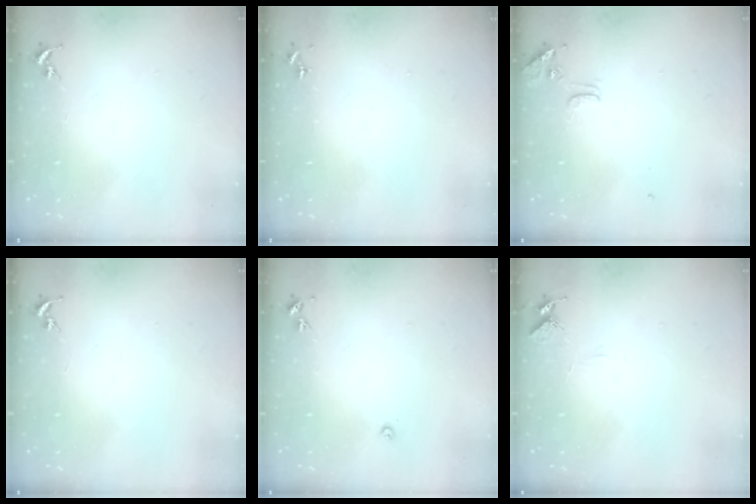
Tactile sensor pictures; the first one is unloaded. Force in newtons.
{"total": 0.0}
{"total": 8.0, "press": 7.9, "slide": 0.7}
{"total": 0.0}
{"total": 2.2, "press": 2.2, "slide": 0.3}
{"total": 5.4, "press": 5.4, "slide": 0.6}